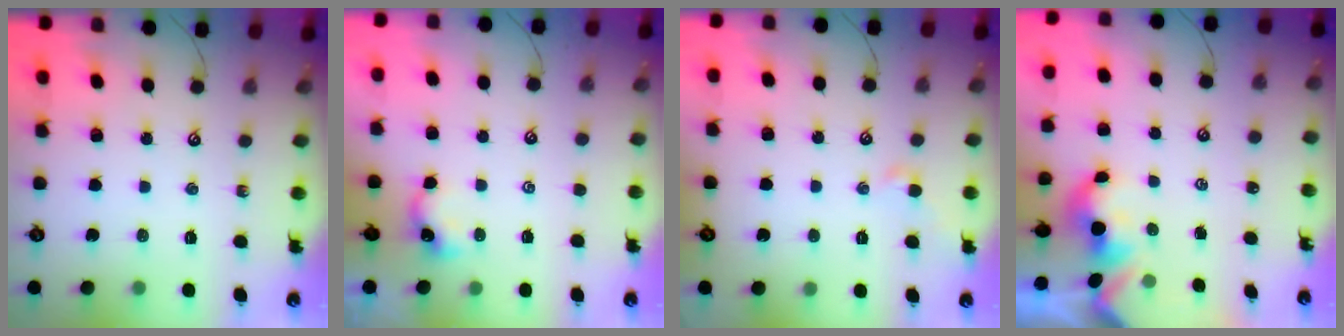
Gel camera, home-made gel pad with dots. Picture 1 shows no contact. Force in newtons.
{"total": 0.0}
{"total": 0.8, "press": 0.7, "slide": 0.5}
{"total": 1.5, "press": 1.5, "slide": 0.3}